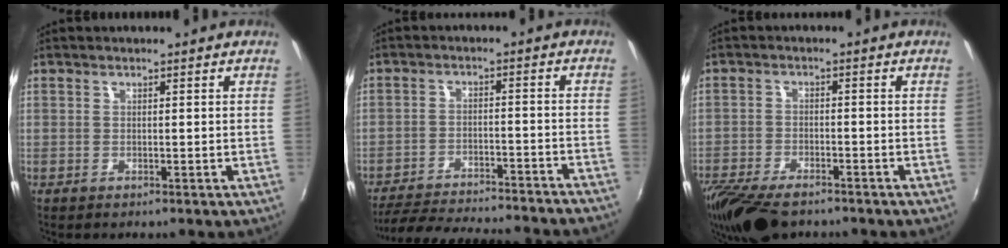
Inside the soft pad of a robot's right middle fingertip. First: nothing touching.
{"total": 23.9, "force": [-21.5, 3.0, 9.9], "torque": [-0.186, -0.025, -0.288]}
{"total": 12.6, "force": [-9.8, 4.4, 6.5], "torque": [-0.157, -0.041, -0.174]}